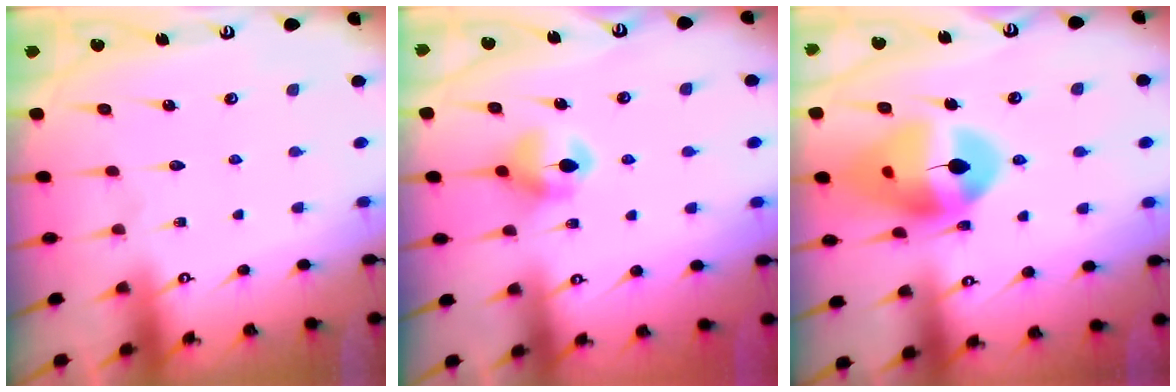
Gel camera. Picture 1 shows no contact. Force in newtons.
{"total": 7.4, "press": 7.3, "slide": 0.6}
{"total": 16.7, "press": 16.6, "slide": 1.8}